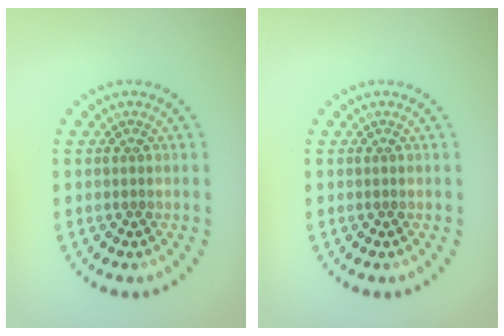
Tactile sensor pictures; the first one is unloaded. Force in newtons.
{"total": 0.0}